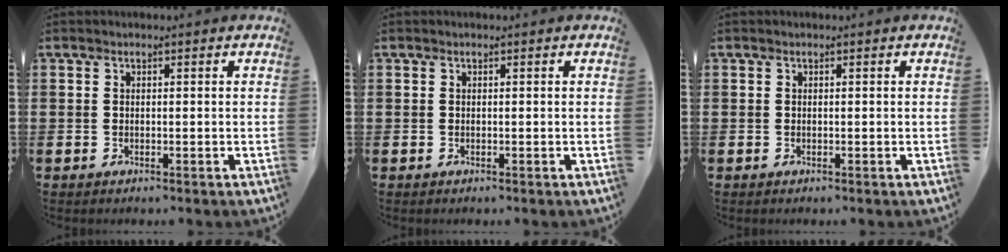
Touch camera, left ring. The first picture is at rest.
{"total": 0.0}
{"total": 0.0}